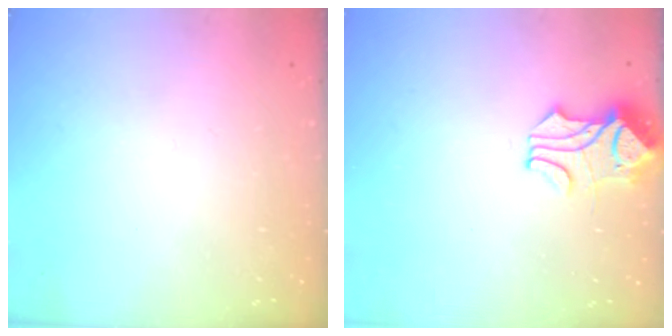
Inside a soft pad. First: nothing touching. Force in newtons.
{"total": 1.7, "press": 1.3, "slide": 1.1}